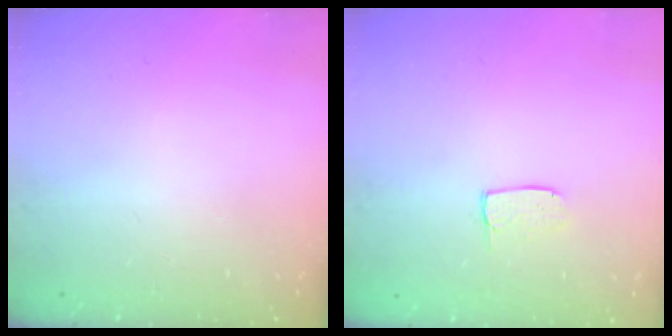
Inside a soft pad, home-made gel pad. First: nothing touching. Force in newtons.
{"total": 4.5, "press": 4.5, "slide": 0.3}